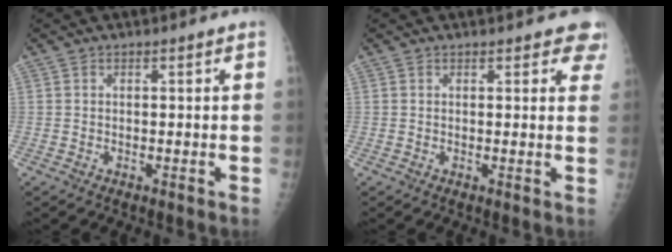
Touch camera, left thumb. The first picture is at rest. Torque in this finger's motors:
{"motor_torque": [0.50, 0.26, 0.42, 0.00, 0.00]}